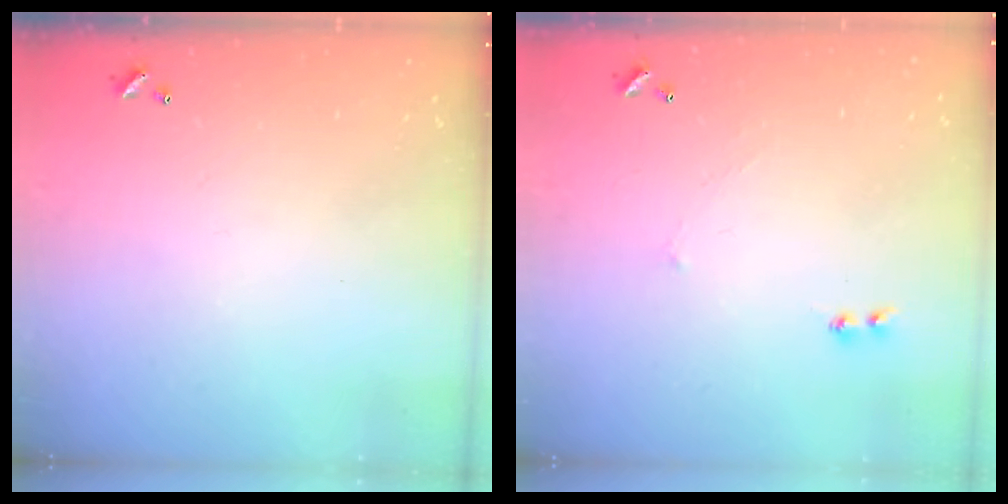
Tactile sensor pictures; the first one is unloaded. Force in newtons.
{"total": 2.9, "press": 2.9, "slide": 0.4}